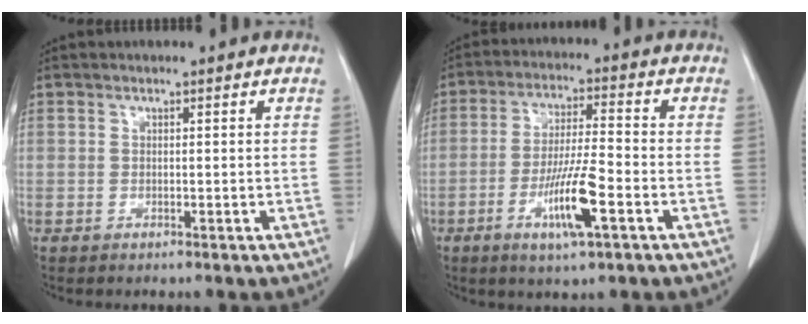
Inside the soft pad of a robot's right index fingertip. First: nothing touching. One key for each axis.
{"total": 10.2, "fx": -4.1, "fy": 1.2, "fz": 9.3, "tx": -0.174, "ty": -0.008, "tz": -0.071}